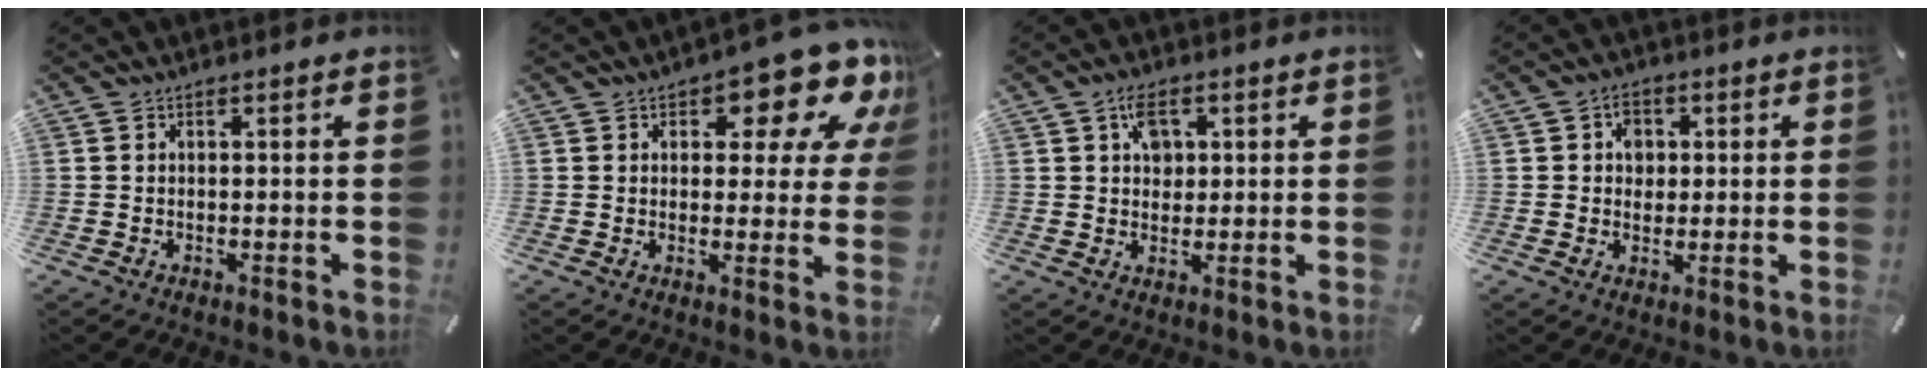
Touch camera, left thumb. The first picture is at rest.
{"total": 12.5, "force": [7.5, 6.0, 8.0], "torque": [-0.094, -0.052, 0.123]}
{"total": 5.3, "force": [1.8, 4.1, 2.9], "torque": [-0.042, 0.000, 0.028]}
{"total": 4.2, "force": [0.7, 3.8, 1.7], "torque": [-0.017, 0.001, 0.006]}